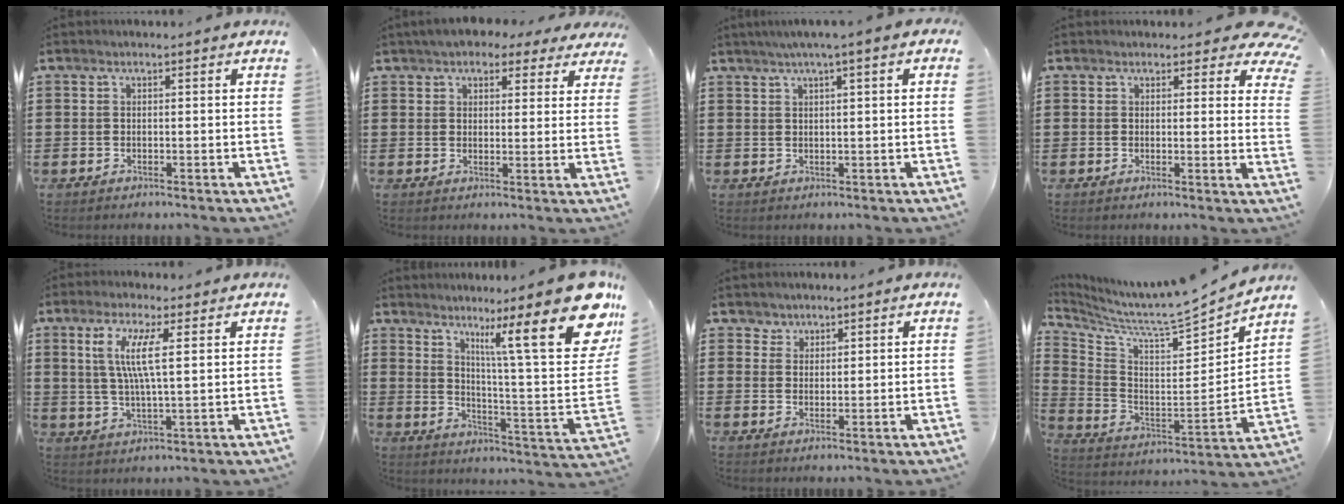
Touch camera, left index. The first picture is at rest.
{"total": 4.8, "force": [4.1, 1.8, 1.8], "torque": [-0.041, -0.002, 0.074]}
{"total": 2.2, "force": [1.1, 0.3, 1.9], "torque": [-0.037, 0.003, 0.019]}
{"total": 3.2, "force": [2.6, 1.5, 1.1], "torque": [-0.017, -0.008, 0.045]}
{"total": 6.5, "force": [2.7, 1.4, 5.8], "torque": [-0.124, 0.003, 0.045]}
{"total": 18.8, "force": [10.1, 3.3, 15.5], "torque": [-0.251, -0.052, 0.157]}
{"total": 2.4, "force": [1.8, 1.5, -0.2], "torque": [-0.005, 0.005, 0.034]}
{"total": 5.9, "force": [5.6, -0.1, 1.6], "torque": [-0.070, -0.062, 0.086]}